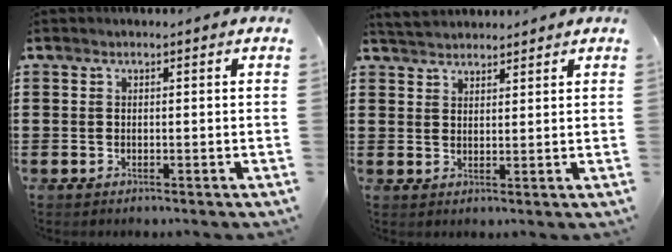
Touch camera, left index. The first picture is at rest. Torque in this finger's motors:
{"motor_torque": [0.27, -0.27, 0.12, 0.04]}